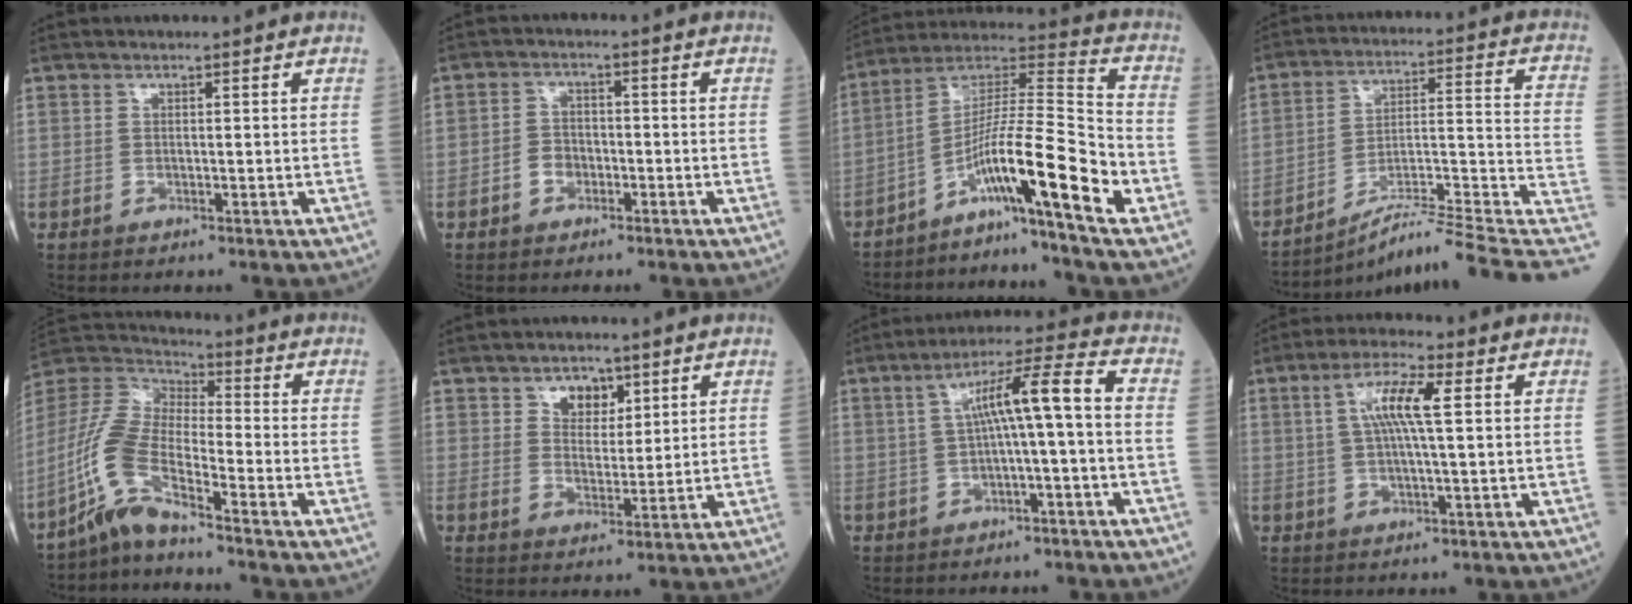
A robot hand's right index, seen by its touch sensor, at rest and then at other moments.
{"total": 2.9, "force": [-1.4, 2.1, 1.4], "torque": [-0.024, 0.008, -0.025]}
{"total": 13.3, "force": [-6.5, -1.1, 11.6], "torque": [-0.206, 0.014, -0.119]}
{"total": 18.0, "force": [-13.9, -1.6, 11.2], "torque": [-0.129, 0.043, -0.212]}
{"total": 9.2, "force": [-6.1, 1.7, 6.6], "torque": [-0.166, 0.000, -0.133]}
{"total": 4.4, "force": [2.7, 2.8, 2.0], "torque": [-0.030, 0.004, 0.050]}
{"total": 8.6, "force": [0.0, 0.1, 8.6], "torque": [-0.138, 0.033, 0.003]}
{"total": 6.7, "force": [1.6, 0.4, 6.5], "torque": [-0.127, 0.010, 0.031]}